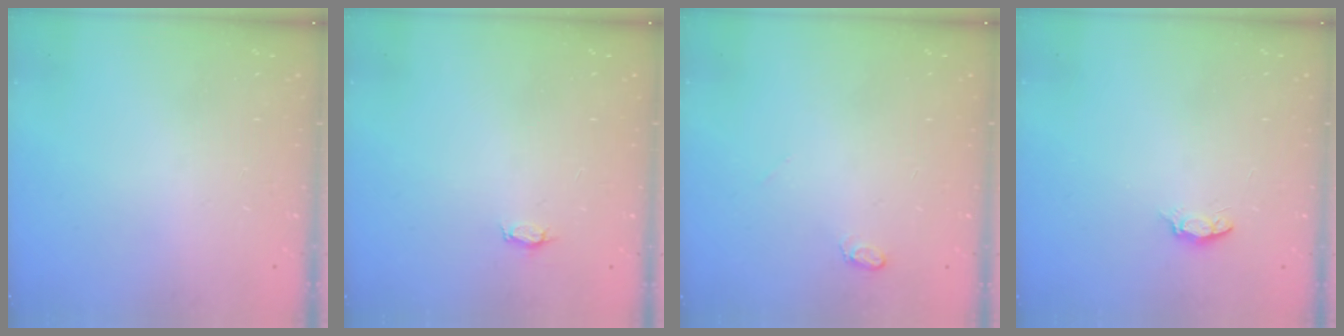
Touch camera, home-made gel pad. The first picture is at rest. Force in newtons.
{"total": 2.9, "press": 2.9, "slide": 0.4}
{"total": 3.8, "press": 3.8, "slide": 0.5}
{"total": 3.0, "press": 3.0, "slide": 0.3}